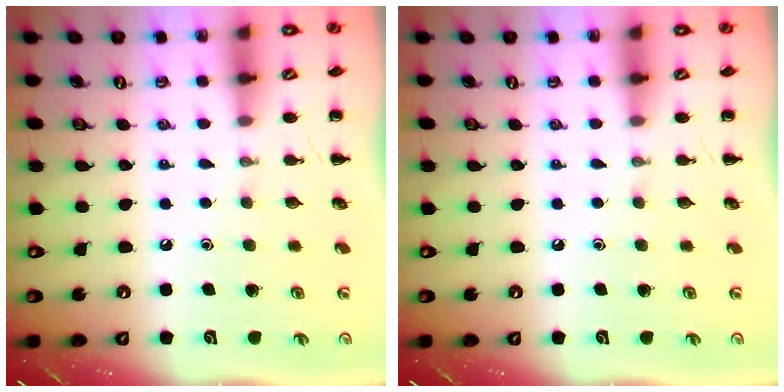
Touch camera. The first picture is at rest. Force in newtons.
{"total": 0.0}